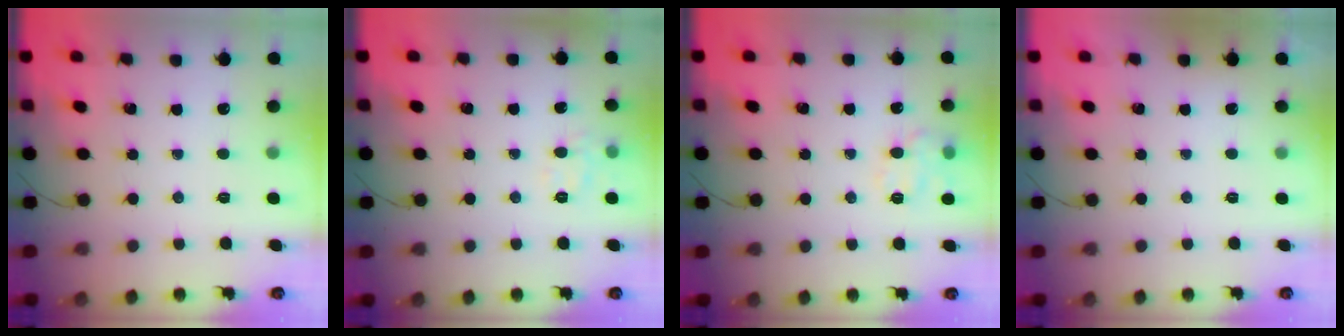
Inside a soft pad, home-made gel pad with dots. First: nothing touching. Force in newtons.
{"total": 8.0, "press": 7.8, "slide": 1.4}
{"total": 9.6, "press": 9.6, "slide": 1.1}
{"total": 1.9, "press": 1.9, "slide": 0.3}